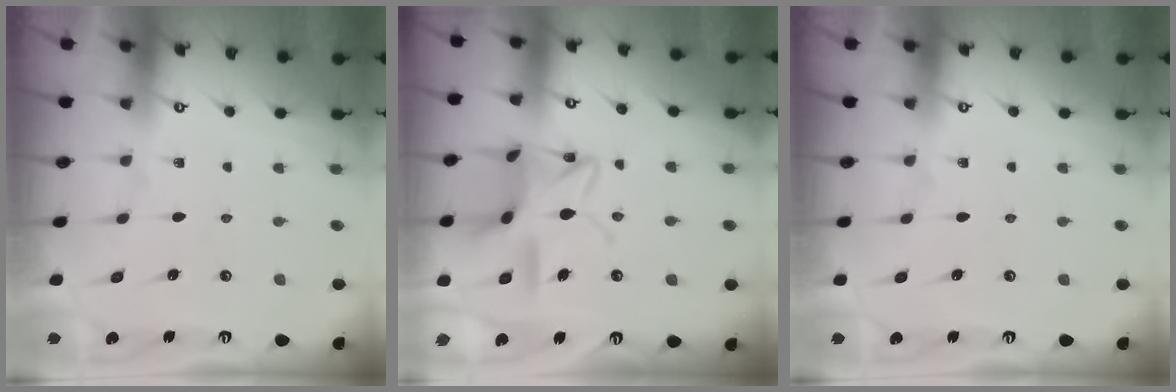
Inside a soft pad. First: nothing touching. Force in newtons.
{"total": 15.0, "press": 14.9, "slide": 1.4}
{"total": 0.0}